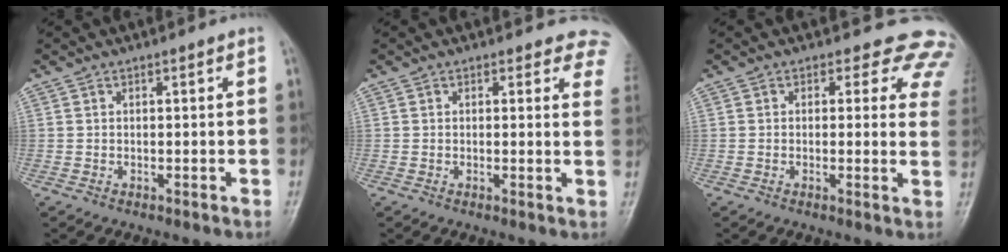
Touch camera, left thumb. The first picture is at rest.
{"total": 6.4, "force": [5.5, 3.0, 1.3], "torque": [0.034, -0.017, 0.027]}
{"total": 9.8, "force": [7.9, 5.2, 2.6], "torque": [0.028, -0.027, 0.050]}